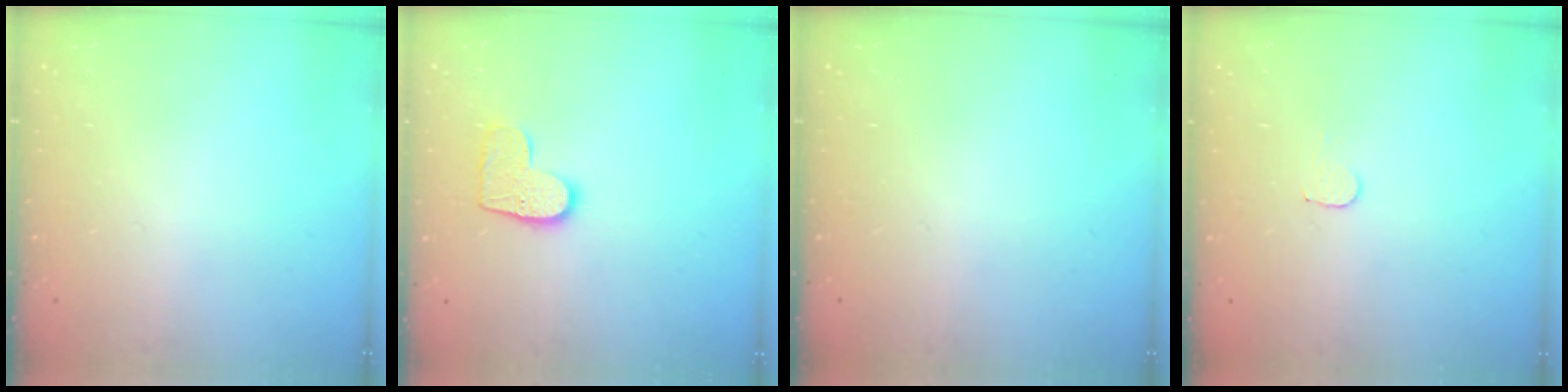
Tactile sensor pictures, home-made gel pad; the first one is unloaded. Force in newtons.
{"total": 9.2, "press": 9.2, "slide": 0.3}
{"total": 0.0}
{"total": 3.4, "press": 3.4, "slide": 0.3}